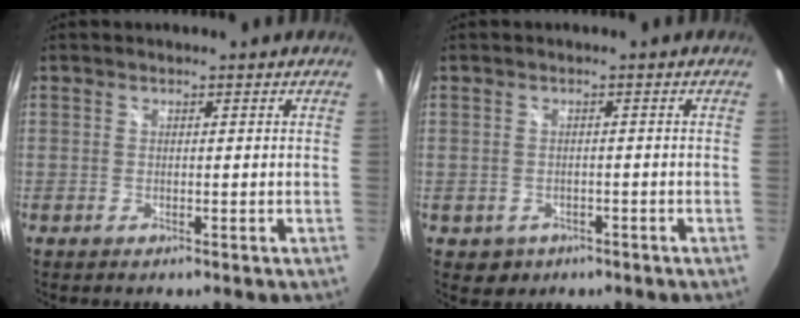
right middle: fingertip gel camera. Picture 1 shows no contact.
{"total": 3.4, "force": [-1.4, 3.0, 1.0], "torque": [-0.031, -0.002, -0.011]}